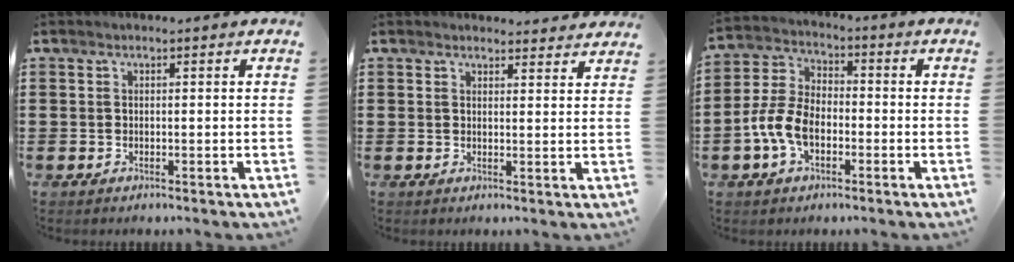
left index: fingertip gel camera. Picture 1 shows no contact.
{"total": 2.4, "force": [2.4, 0.3, 0.2], "torque": [-0.002, -0.009, 0.044]}
{"total": 7.3, "force": [-2.7, 4.4, 5.1], "torque": [-0.138, 0.001, -0.062]}